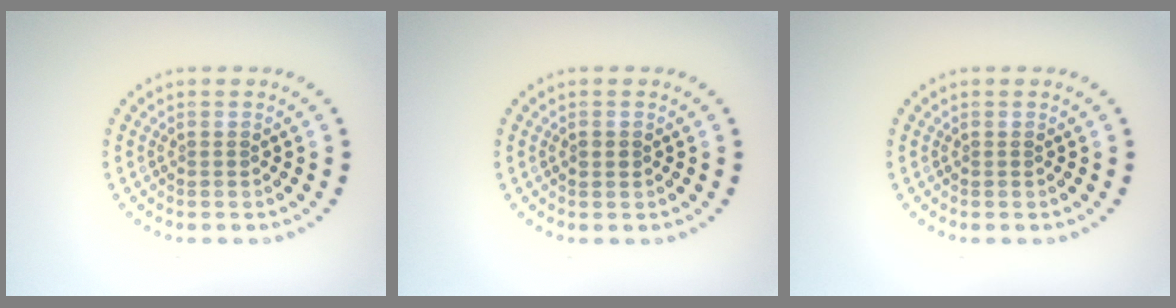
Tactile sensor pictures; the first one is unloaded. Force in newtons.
{"total": 1.1, "press": 1.1, "slide": 0.1}
{"total": 0.0}